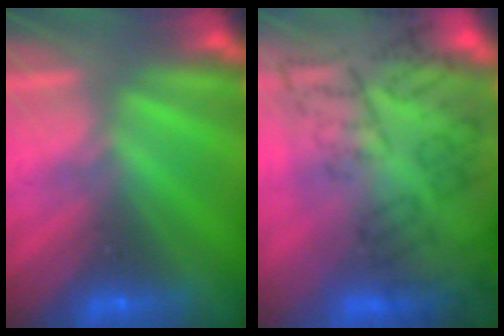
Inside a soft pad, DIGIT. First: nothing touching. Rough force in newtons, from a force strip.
{"total": 10.8}